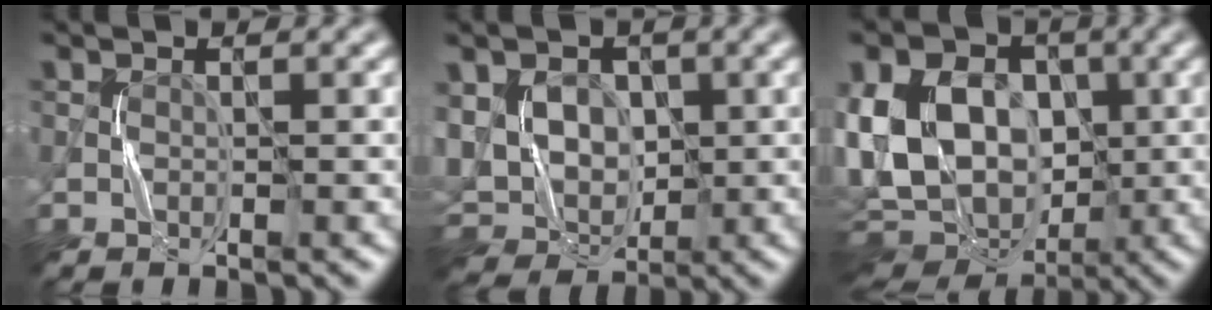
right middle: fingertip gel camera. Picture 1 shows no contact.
{"total": 7.0, "force": [0.5, 5.8, 3.8], "torque": [-0.066, -0.004, 0.018]}
{"total": 16.2, "force": [0.5, 12.3, 10.6], "torque": [-0.220, 0.011, 0.001]}